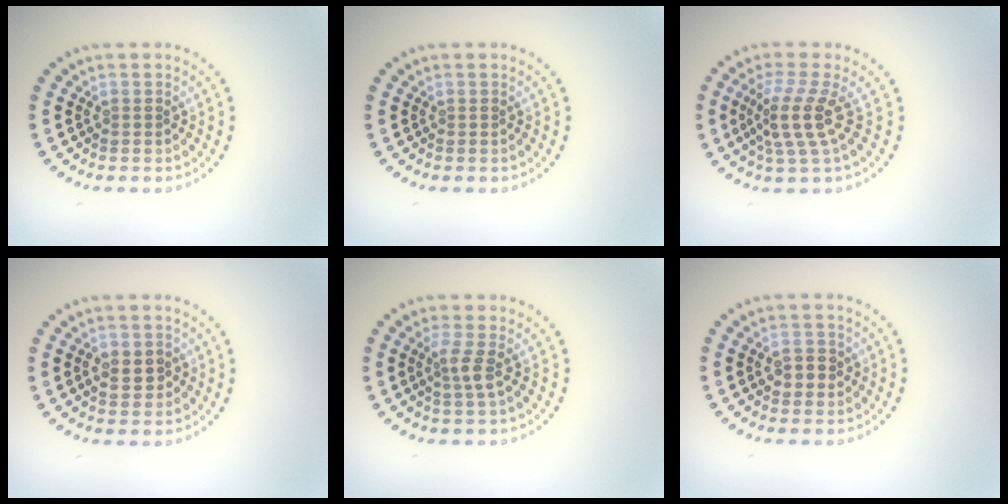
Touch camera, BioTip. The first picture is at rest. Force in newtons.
{"total": 0.0}
{"total": 3.7, "press": 2.6, "slide": 2.6}
{"total": 2.1, "press": 2.1, "slide": 0.3}
{"total": 1.9, "press": 1.4, "slide": 1.3}
{"total": 1.7, "press": 1.7, "slide": 0.1}